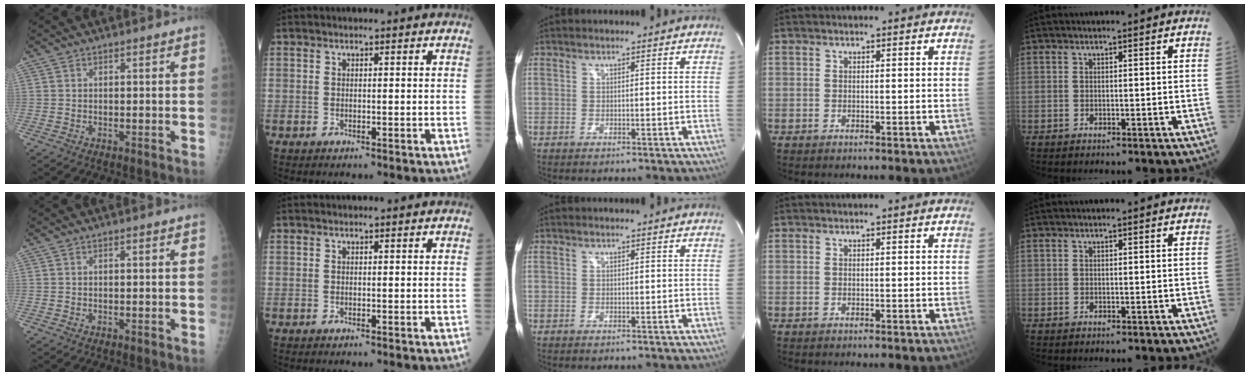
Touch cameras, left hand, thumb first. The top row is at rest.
{}